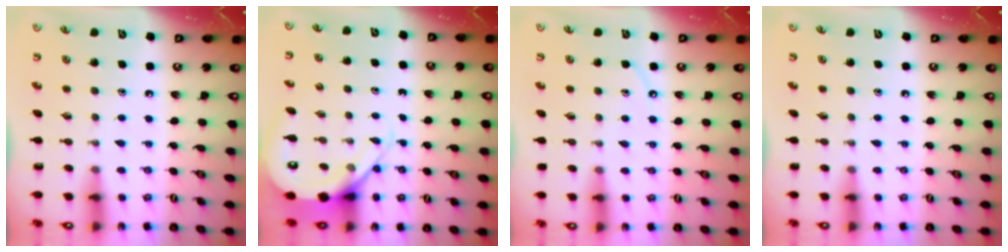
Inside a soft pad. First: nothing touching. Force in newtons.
{"total": 7.3, "press": 7.2, "slide": 0.9}
{"total": 3.2, "press": 3.2, "slide": 0.4}
{"total": 0.0}